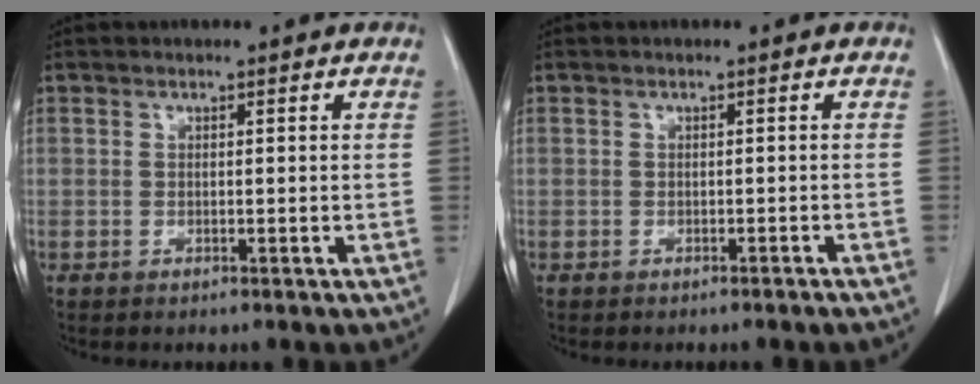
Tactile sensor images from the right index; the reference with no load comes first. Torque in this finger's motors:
{"motor_torque": [-0.16, -0.12, -0.09, 0.00]}